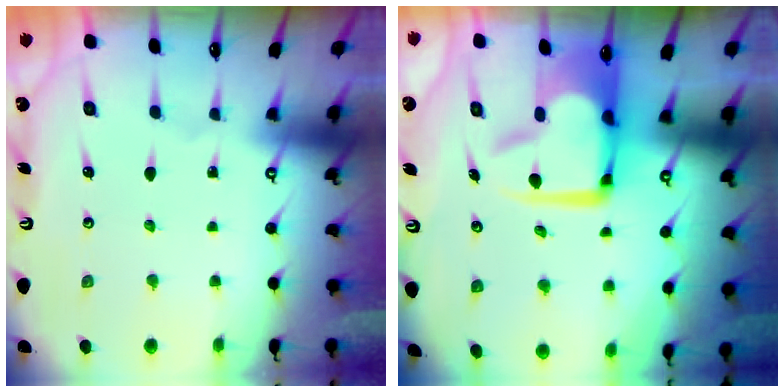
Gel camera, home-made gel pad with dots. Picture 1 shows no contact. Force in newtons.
{"total": 10.5, "press": 10.4, "slide": 1.2}